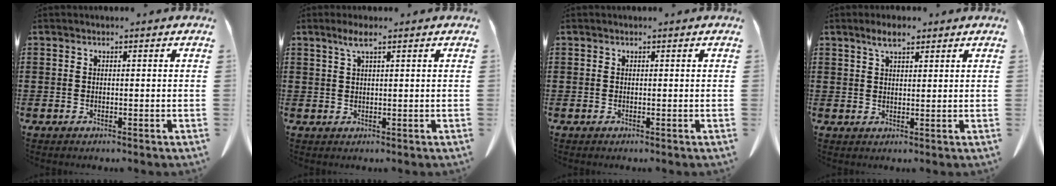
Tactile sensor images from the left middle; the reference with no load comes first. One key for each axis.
{"total": 2.5, "fx": 1.4, "fy": 0.3, "fz": 2.1, "tx": -0.044, "ty": 0.002, "tz": 0.024}
{"total": 0.0}
{"total": 3.5, "fx": 2.4, "fy": 0.9, "fz": 2.4, "tx": -0.051, "ty": 0.004, "tz": 0.044}